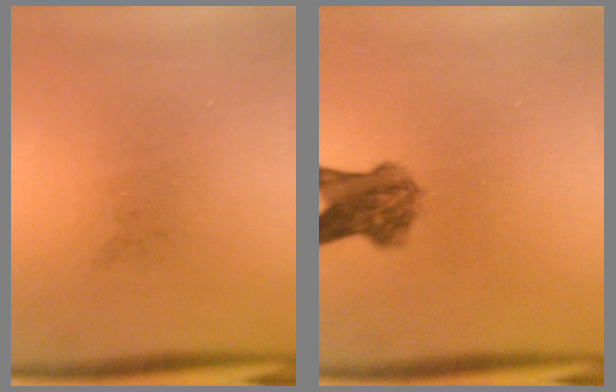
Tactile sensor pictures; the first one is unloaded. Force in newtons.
{"total": 5.9}